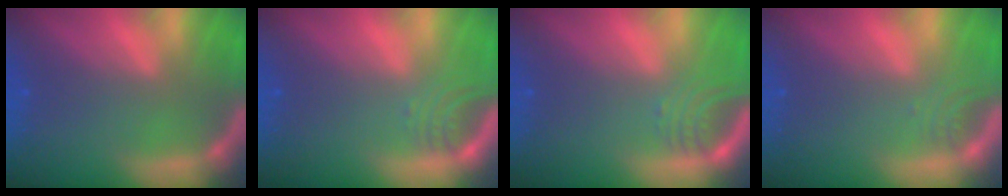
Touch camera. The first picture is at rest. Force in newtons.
{"total": 2.5}
{"total": 3.0}
{"total": 1.4}